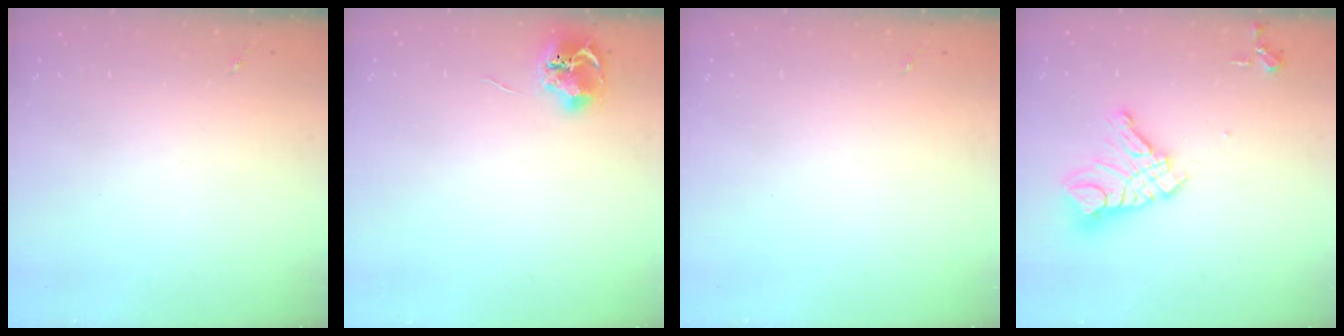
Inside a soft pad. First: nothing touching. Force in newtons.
{"total": 7.6, "press": 7.5, "slide": 0.6}
{"total": 0.0}
{"total": 15.7, "press": 15.6, "slide": 1.8}